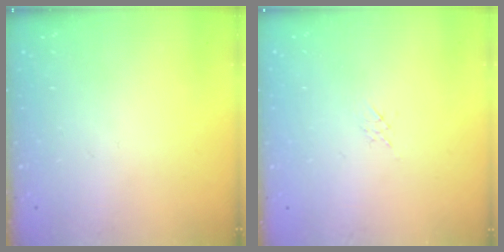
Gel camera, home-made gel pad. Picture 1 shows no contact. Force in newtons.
{"total": 2.2, "press": 2.2, "slide": 0.4}